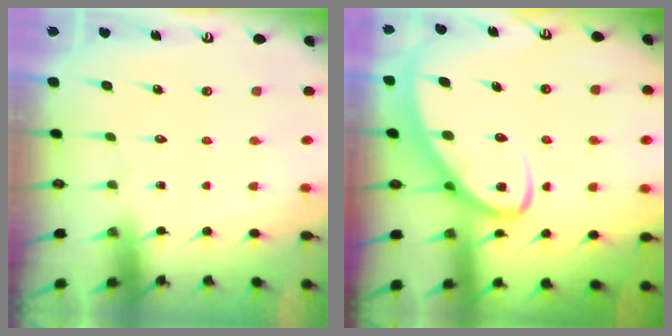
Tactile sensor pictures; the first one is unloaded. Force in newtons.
{"total": 5.8, "press": 5.7, "slide": 0.7}